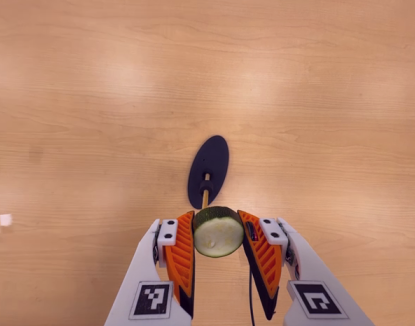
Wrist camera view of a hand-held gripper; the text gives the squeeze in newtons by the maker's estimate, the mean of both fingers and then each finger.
{"total": 10.8, "left": 10.1, "right": 11.6}